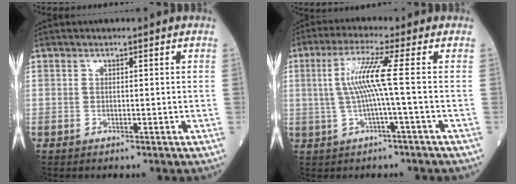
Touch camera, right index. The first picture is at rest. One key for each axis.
{"total": 6.5, "fx": 0.2, "fy": -1.3, "fz": 6.4, "tx": -0.132, "ty": 0.013, "tz": 0.009}